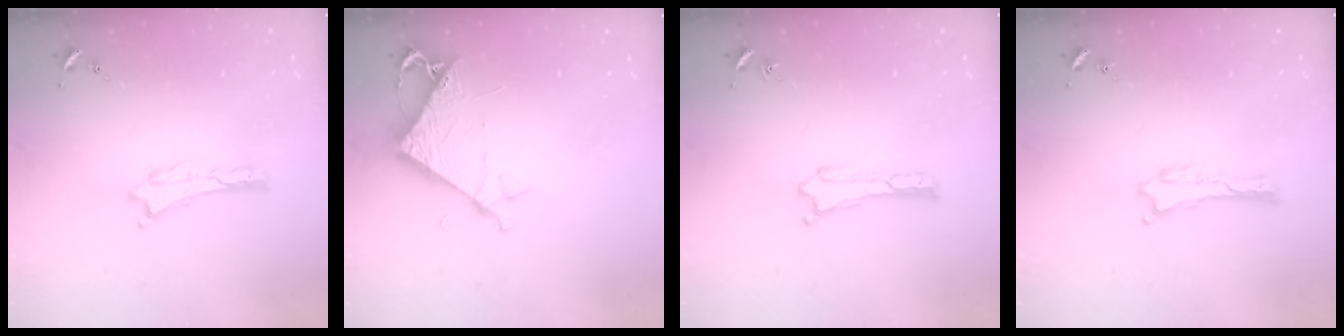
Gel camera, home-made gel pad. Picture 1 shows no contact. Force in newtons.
{"total": 6.0, "press": 6.0, "slide": 0.4}
{"total": 0.0}
{"total": 0.0}